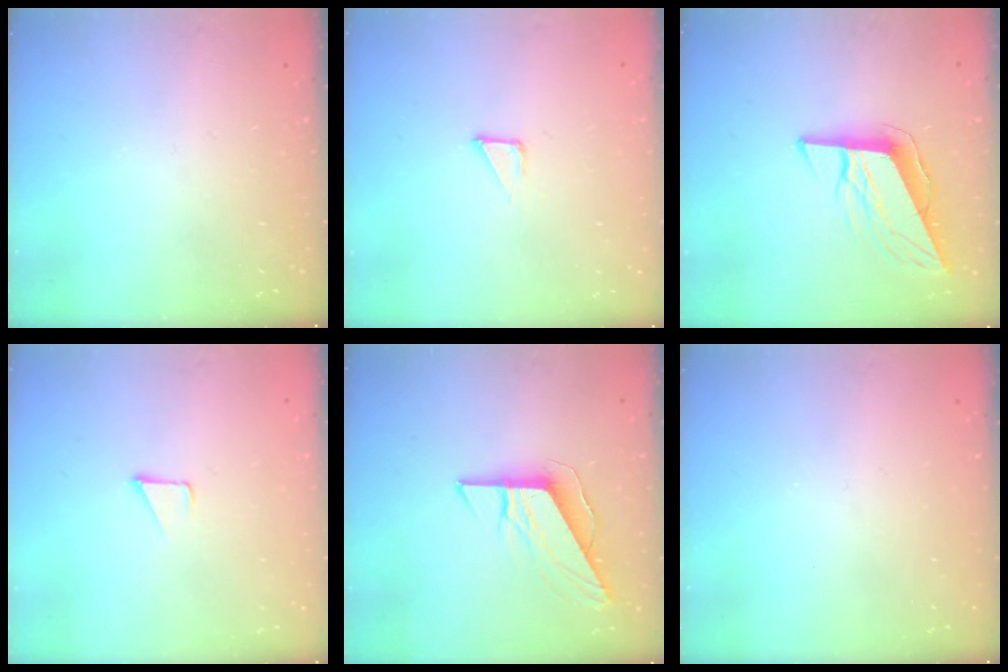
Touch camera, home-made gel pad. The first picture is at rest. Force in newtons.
{"total": 2.8, "press": 2.8, "slide": 0.1}
{"total": 10.5, "press": 10.2, "slide": 2.4}
{"total": 1.5, "press": 1.5, "slide": 0.1}
{"total": 9.2, "press": 9.2, "slide": 0.6}
{"total": 0.0}